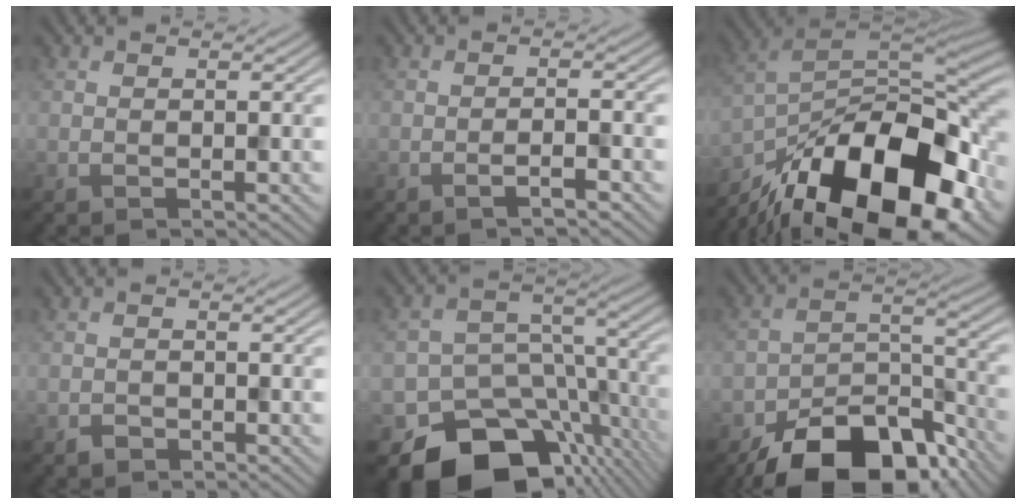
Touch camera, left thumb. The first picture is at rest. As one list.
[{"total": 2.1, "force": [-1.4, 0.1, 1.6], "torque": [-0.026, 0.009, -0.031]}, {"total": 19.9, "force": [-11.9, 8.7, 13.5], "torque": [-0.249, -0.035, -0.189]}, {"total": 1.2, "force": [-0.9, 0.7, 0.3], "torque": [-0.004, -0.001, -0.019]}, {"total": 14.8, "force": [-8.7, 9.7, 7.0], "torque": [-0.119, -0.043, -0.126]}, {"total": 14.9, "force": [-10.7, 6.9, 7.8], "torque": [-0.133, -0.014, -0.183]}]